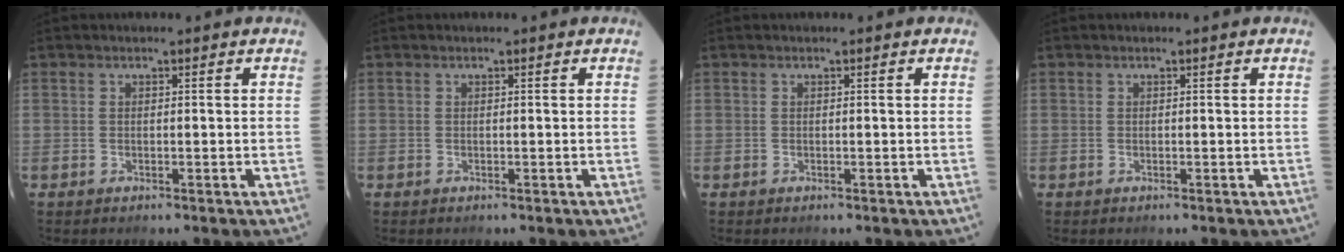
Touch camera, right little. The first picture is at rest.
{"total": 0.0}
{"total": 0.0}
{"total": 0.0}